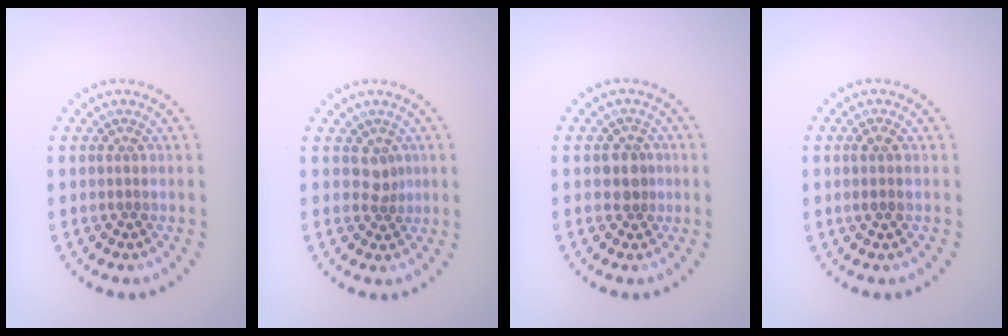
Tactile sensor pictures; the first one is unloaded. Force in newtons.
{"total": 1.4, "press": 1.0, "slide": 0.9}
{"total": 2.0, "press": 1.8, "slide": 1.1}
{"total": 1.1, "press": 1.0, "slide": 0.5}